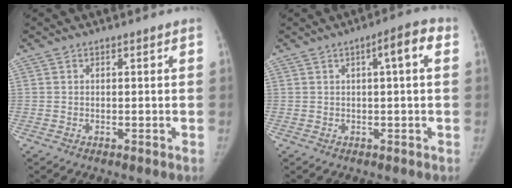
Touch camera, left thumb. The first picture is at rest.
{"total": 5.0, "force": [1.2, 0.8, 4.8], "torque": [-0.064, 0.014, 0.010]}